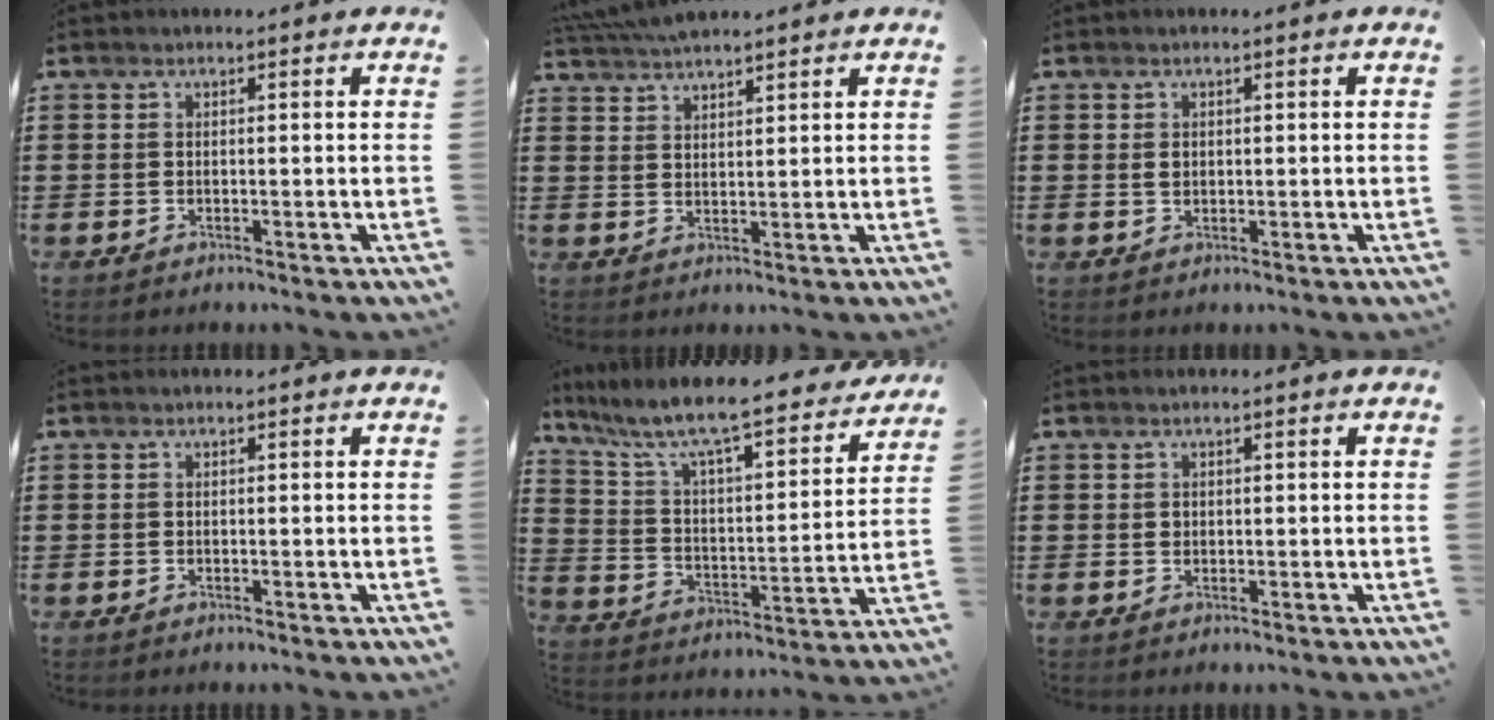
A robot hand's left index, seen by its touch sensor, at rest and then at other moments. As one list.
[{"total": 4.3, "force": [4.2, 0.1, 1.1], "torque": [-0.034, -0.008, 0.079]}, {"total": 1.1, "force": [0.3, 0.8, 0.7], "torque": [-0.017, 0.005, 0.005]}, {"total": 0.0}, {"total": 8.3, "force": [7.1, 0.5, 4.3], "torque": [-0.115, -0.057, 0.113]}, {"total": 0.7, "force": [0.3, 0.6, 0.3], "torque": [-0.007, 0.004, 0.007]}]